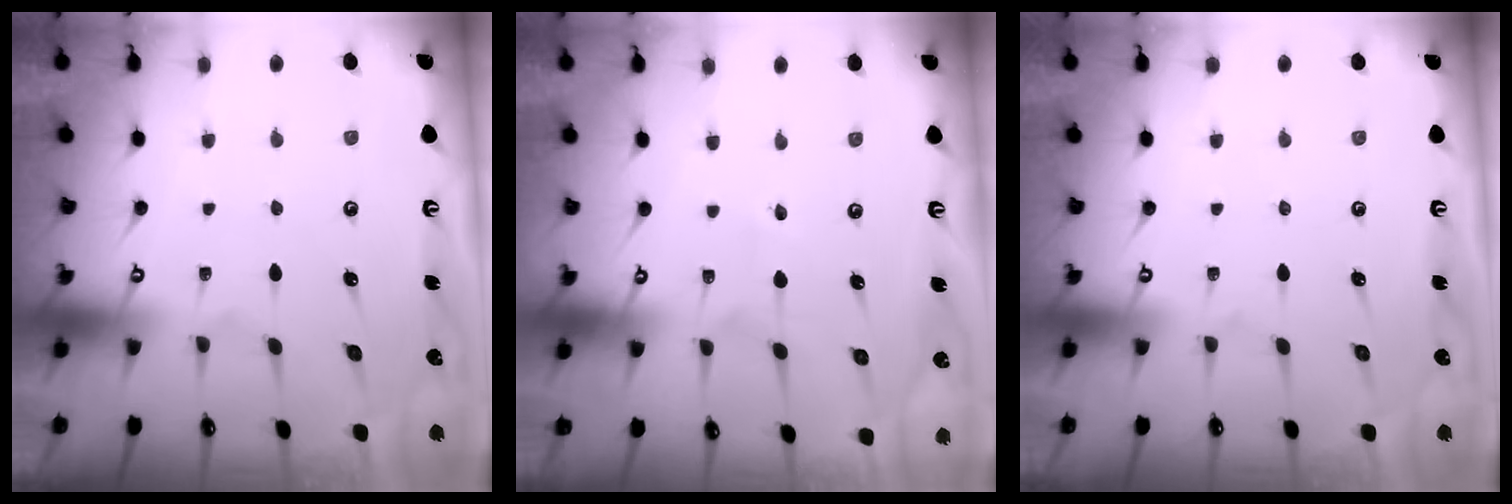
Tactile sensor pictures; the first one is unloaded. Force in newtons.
{"total": 2.1, "press": 1.9, "slide": 0.9}
{"total": 0.0}